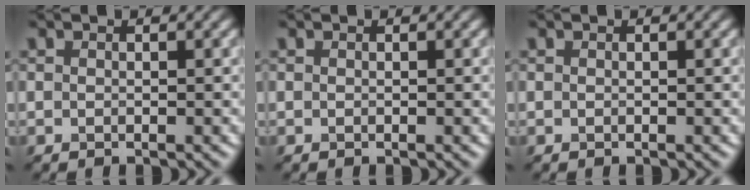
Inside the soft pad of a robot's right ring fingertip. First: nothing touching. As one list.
[{"total": 0.0}, {"total": 0.0}]